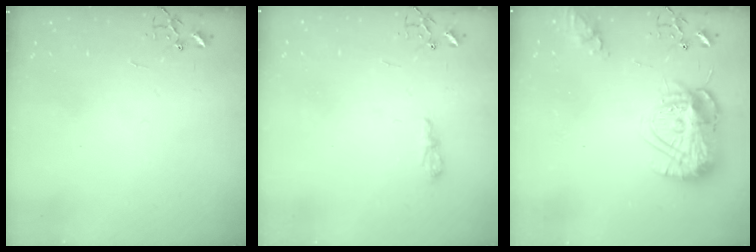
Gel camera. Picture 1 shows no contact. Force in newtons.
{"total": 6.3, "press": 6.2, "slide": 0.8}
{"total": 15.2, "press": 15.1, "slide": 1.2}